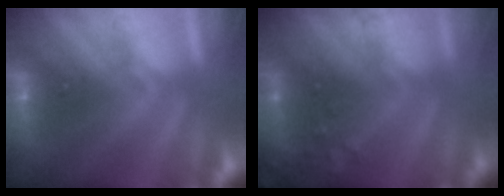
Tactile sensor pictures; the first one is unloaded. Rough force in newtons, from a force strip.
{"total": 9.1}